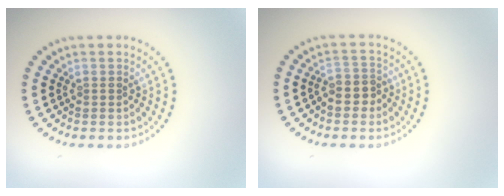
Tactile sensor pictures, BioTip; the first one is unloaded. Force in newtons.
{"total": 2.5, "press": 2.2, "slide": 1.1}